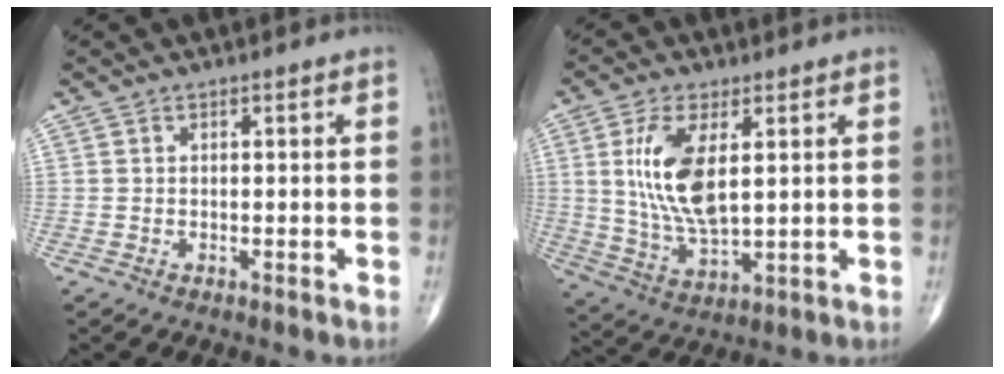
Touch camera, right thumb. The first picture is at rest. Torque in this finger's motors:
{"motor_torque": [1.81, 1.86, 1.18, -0.19, 0.17]}